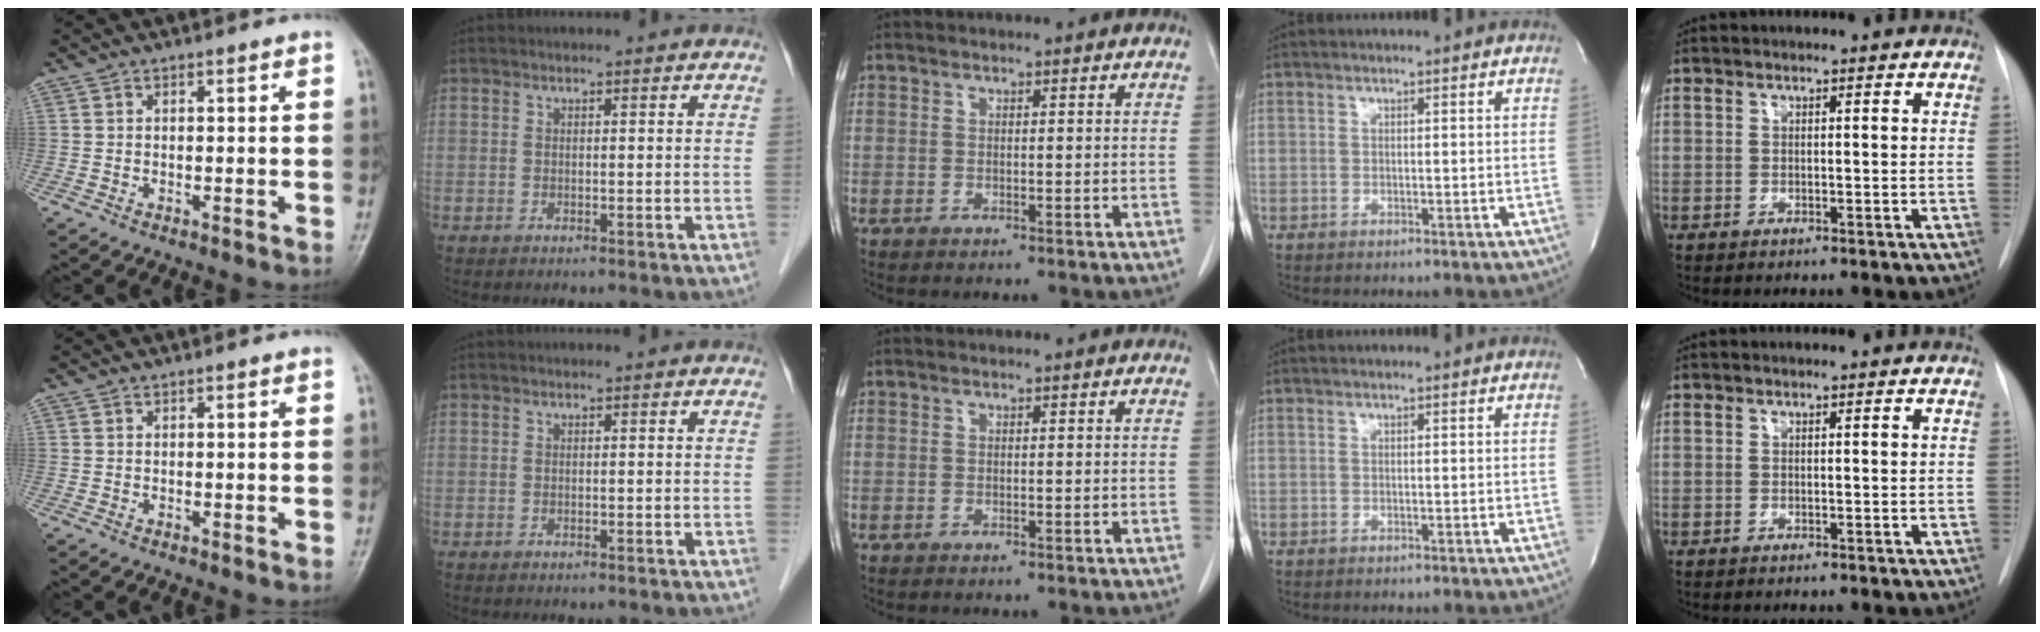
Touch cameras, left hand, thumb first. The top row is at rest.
{}